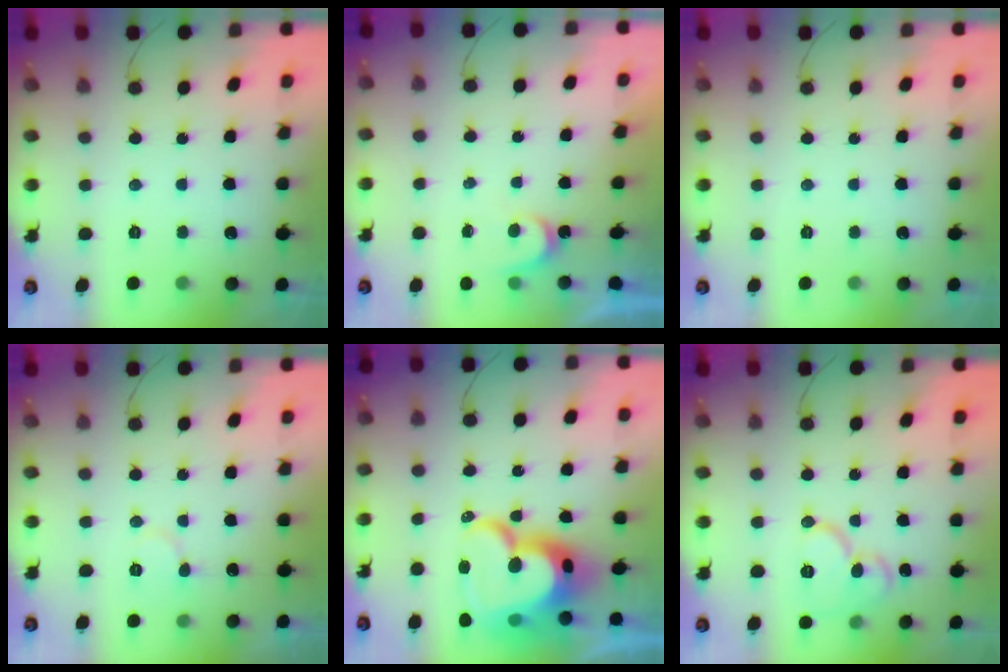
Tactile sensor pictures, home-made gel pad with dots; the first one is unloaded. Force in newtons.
{"total": 3.5, "press": 3.5, "slide": 0.2}
{"total": 0.0}
{"total": 5.7, "press": 5.6, "slide": 0.6}
{"total": 26.1, "press": 26.0, "slide": 2.7}
{"total": 11.9, "press": 11.8, "slide": 1.5}